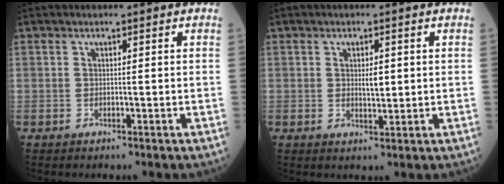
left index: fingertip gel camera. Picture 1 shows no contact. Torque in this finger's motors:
{"motor_torque": [0.06, 0.01, 0.06, 0.04]}